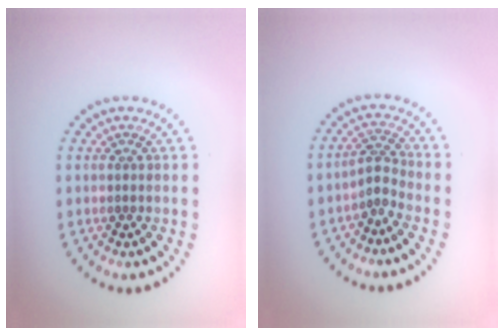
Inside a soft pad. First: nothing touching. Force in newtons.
{"total": 2.1, "press": 1.4, "slide": 1.5}